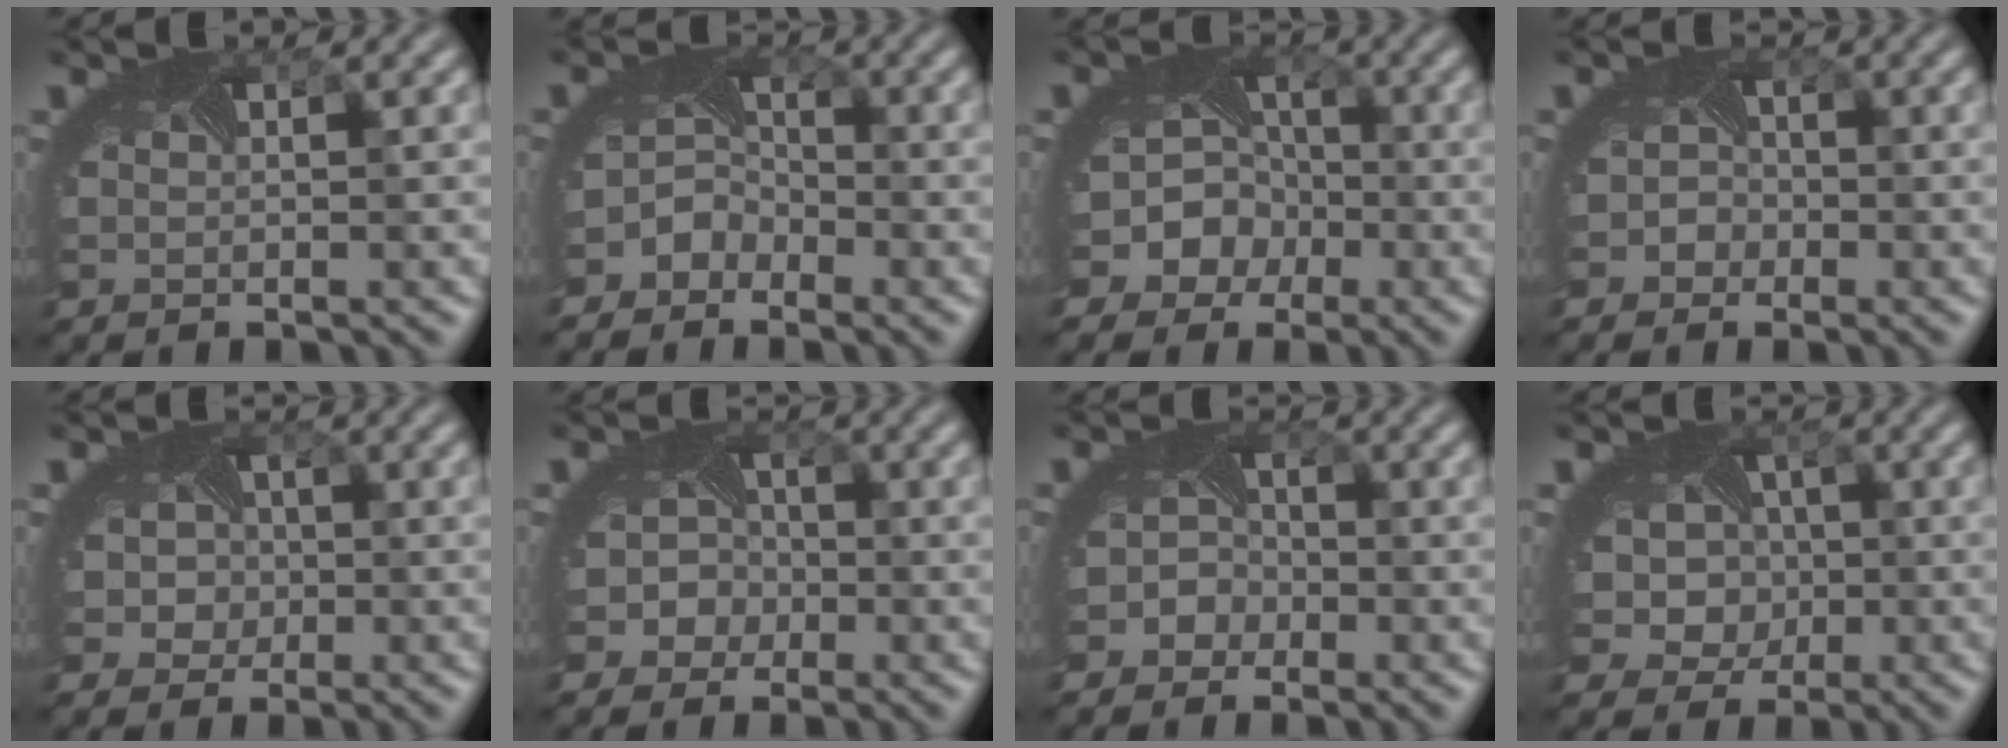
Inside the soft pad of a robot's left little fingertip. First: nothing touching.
{"total": 2.8, "force": [-2.1, 1.8, 0.3], "torque": [0.001, -0.003, -0.046]}
{"total": 10.1, "force": [-3.4, 8.9, 3.4], "torque": [-0.067, 0.002, -0.082]}
{"total": 2.2, "force": [-1.1, 1.9, 0.3], "torque": [0.012, -0.003, -0.019]}
{"total": 4.9, "force": [0.1, 4.4, 2.2], "torque": [-0.022, 0.007, -0.022]}
{"total": 4.7, "force": [-1.4, 4.3, 1.3], "torque": [-0.006, 0.010, -0.040]}
{"total": 3.2, "force": [-1.6, 2.7, 0.5], "torque": [0.014, 0.005, -0.029]}
{"total": 7.5, "force": [0.0, 6.6, 3.7], "torque": [-0.051, 0.003, -0.029]}